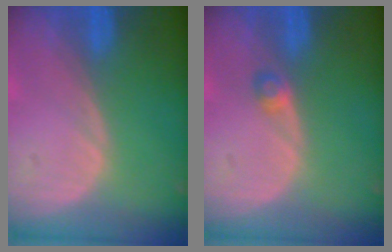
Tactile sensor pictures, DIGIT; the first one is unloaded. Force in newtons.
{"total": 1.8, "press": 1.6, "slide": 0.8}